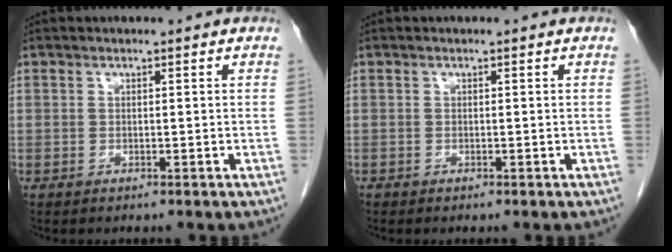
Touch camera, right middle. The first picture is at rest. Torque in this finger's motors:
{"motor_torque": [-0.18, -0.03, -0.01, -0.01]}